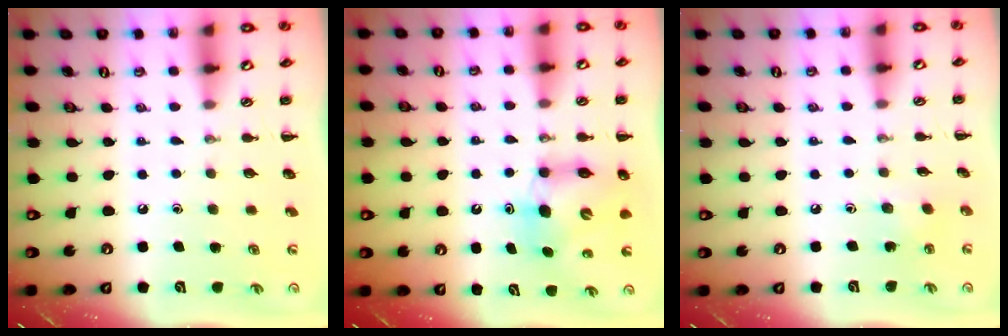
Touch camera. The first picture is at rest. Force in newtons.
{"total": 6.6, "press": 6.5, "slide": 1.3}
{"total": 3.0, "press": 2.8, "slide": 0.9}